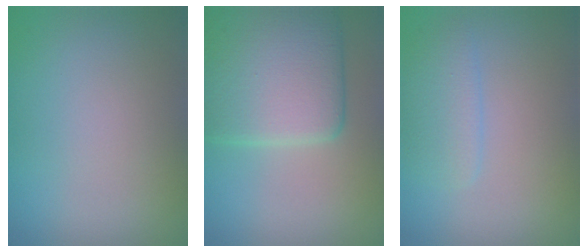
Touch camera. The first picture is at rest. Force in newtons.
{"total": 8.6, "press": 8.6, "slide": 0.6}
{"total": 2.3, "press": 2.3, "slide": 0.1}